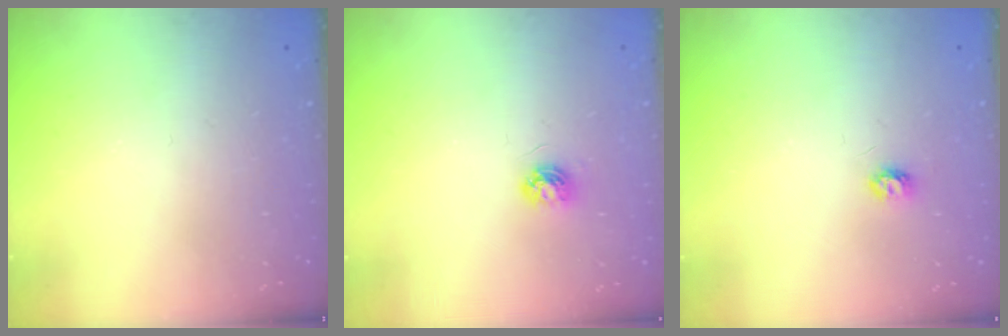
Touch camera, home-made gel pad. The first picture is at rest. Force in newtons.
{"total": 5.2, "press": 5.1, "slide": 0.6}
{"total": 3.4, "press": 3.4, "slide": 0.3}